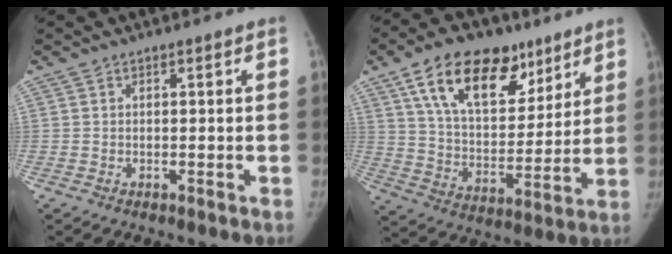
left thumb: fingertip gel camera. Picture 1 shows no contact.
{"total": 21.2, "force": [12.1, 11.6, 12.9], "torque": [-0.174, -0.033, 0.209]}